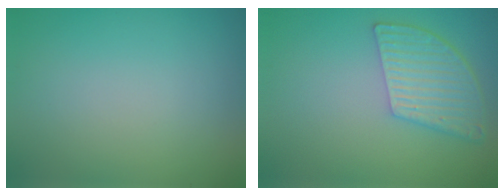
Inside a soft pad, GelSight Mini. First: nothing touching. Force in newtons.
{"total": 5.3, "press": 4.0, "slide": 3.5}